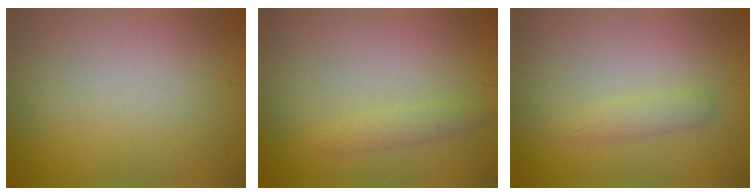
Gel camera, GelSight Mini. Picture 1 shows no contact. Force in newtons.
{"total": 1.4, "press": 1.4, "slide": 0.1}
{"total": 1.4, "press": 1.4, "slide": 0.1}